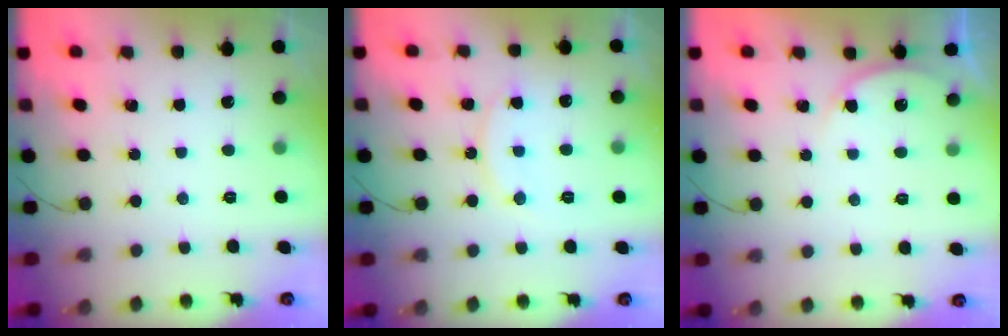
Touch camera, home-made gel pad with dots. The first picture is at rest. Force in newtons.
{"total": 10.2, "press": 10.1, "slide": 0.7}
{"total": 3.2, "press": 3.1, "slide": 0.4}